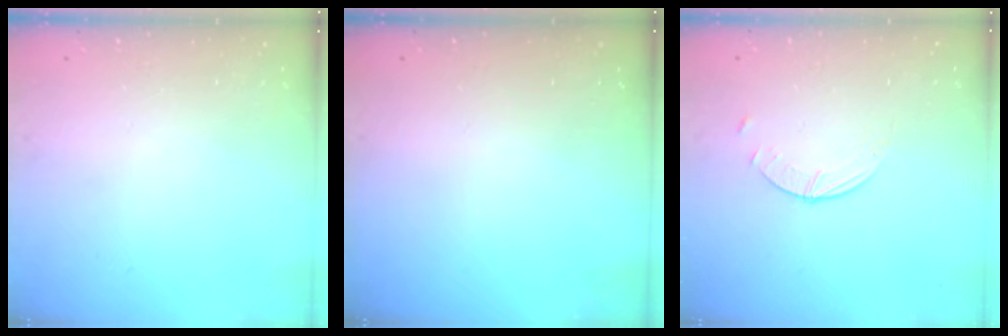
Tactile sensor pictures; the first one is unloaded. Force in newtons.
{"total": 0.0}
{"total": 0.9, "press": 0.9, "slide": 0.2}